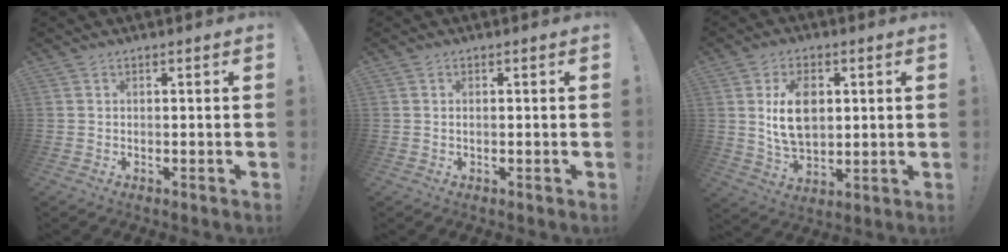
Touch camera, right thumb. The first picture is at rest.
{"total": 0.7, "force": [0.1, 0.3, 0.6], "torque": [-0.012, 0.002, 0.002]}
{"total": 12.8, "force": [2.6, 8.6, 9.2], "torque": [-0.147, 0.000, 0.044]}